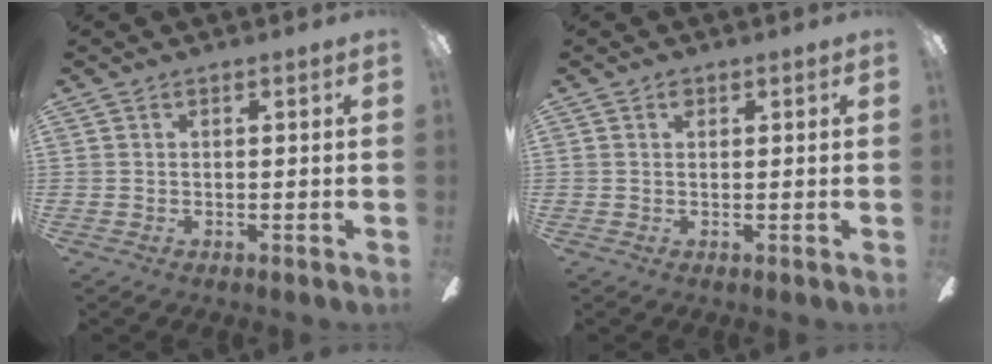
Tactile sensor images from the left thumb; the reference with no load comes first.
{"total": 1.2, "force": [0.6, 0.7, 0.6], "torque": [-0.006, 0.000, 0.009]}